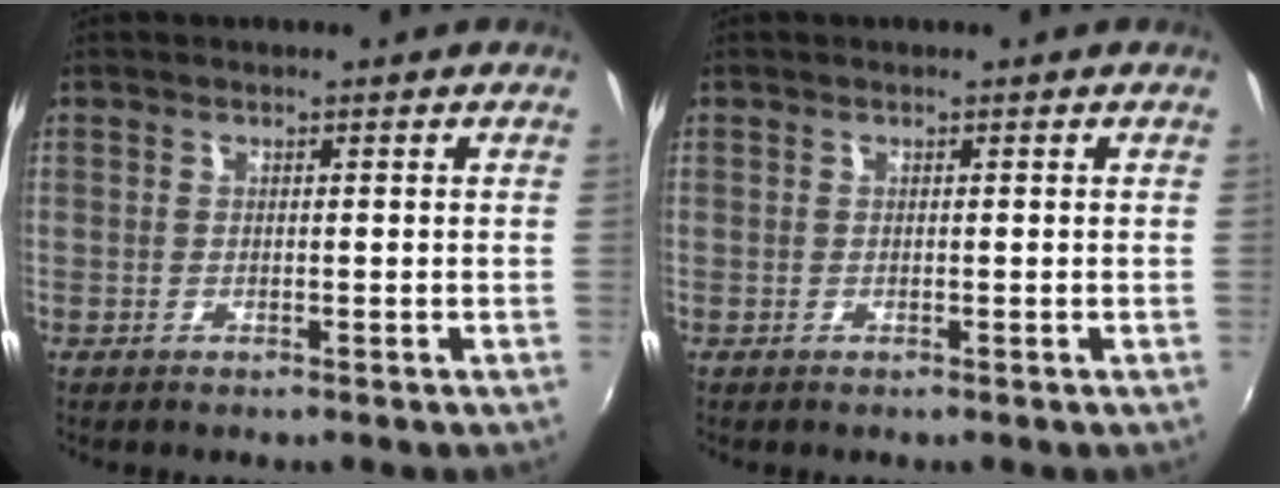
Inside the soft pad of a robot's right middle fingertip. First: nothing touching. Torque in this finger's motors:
{"motor_torque": [0.24, -0.17, 0.06, 0.02]}